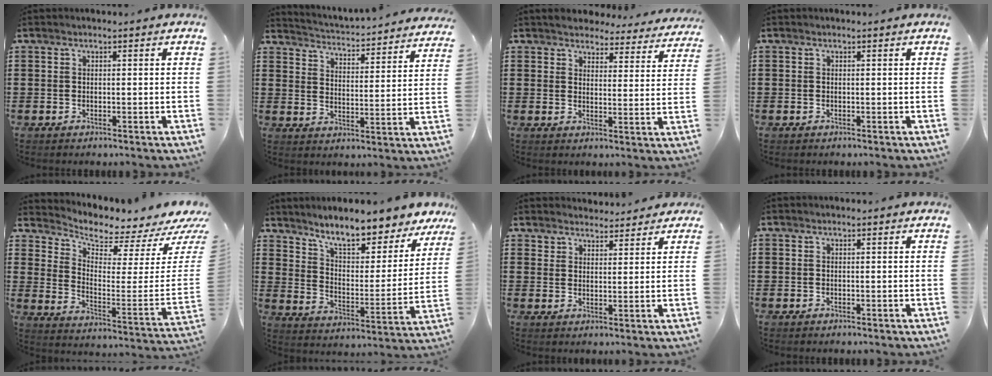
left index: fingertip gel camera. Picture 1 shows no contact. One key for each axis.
{"total": 3.2, "fx": 3.2, "fy": -0.7, "fz": -0.1, "tx": -0.021, "ty": -0.039, "tz": 0.046}
{"total": 3.9, "fx": 3.9, "fy": 0.2, "fz": 0.0, "tx": -0.012, "ty": -0.028, "tz": 0.067}
{"total": 0.0}
{"total": 3.5, "fx": 3.3, "fy": 0.4, "fz": 1.2, "tx": -0.041, "ty": -0.054, "tz": 0.050}
{"total": 8.9, "fx": 8.0, "fy": 0.8, "fz": 3.8, "tx": -0.091, "ty": -0.058, "tz": 0.135}
{"total": 3.9, "fx": 3.7, "fy": 1.2, "fz": 0.0, "tx": -0.014, "ty": -0.008, "tz": 0.071}
{"total": 0.0}